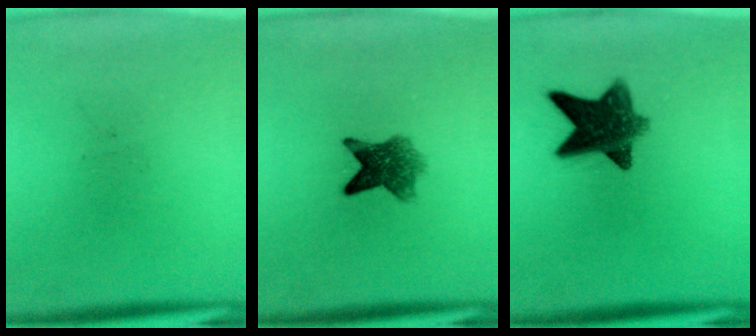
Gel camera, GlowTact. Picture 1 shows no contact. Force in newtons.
{"total": 6.0}
{"total": 9.9}